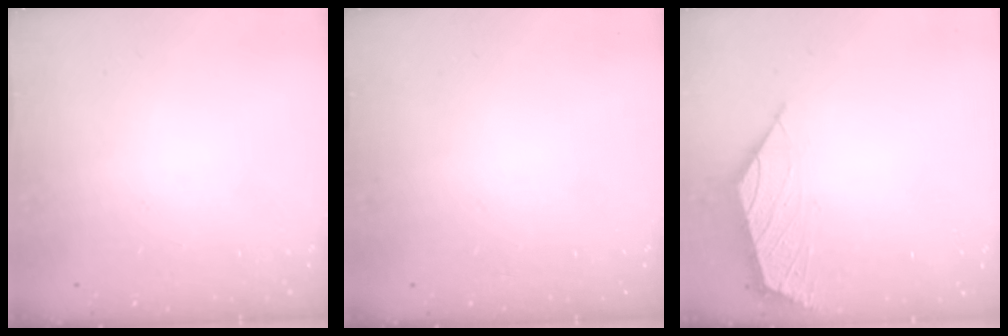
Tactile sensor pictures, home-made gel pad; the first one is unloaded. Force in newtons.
{"total": 0.0}
{"total": 1.8, "press": 1.7, "slide": 0.5}